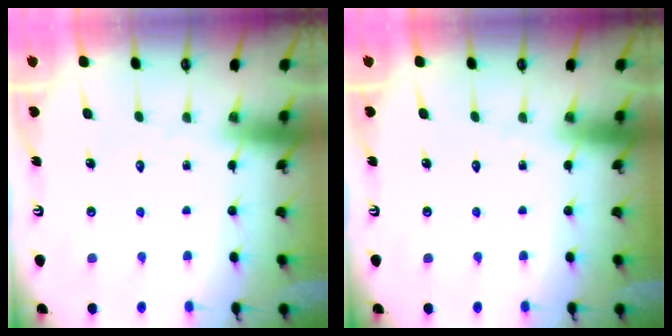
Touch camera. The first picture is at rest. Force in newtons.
{"total": 0.0}